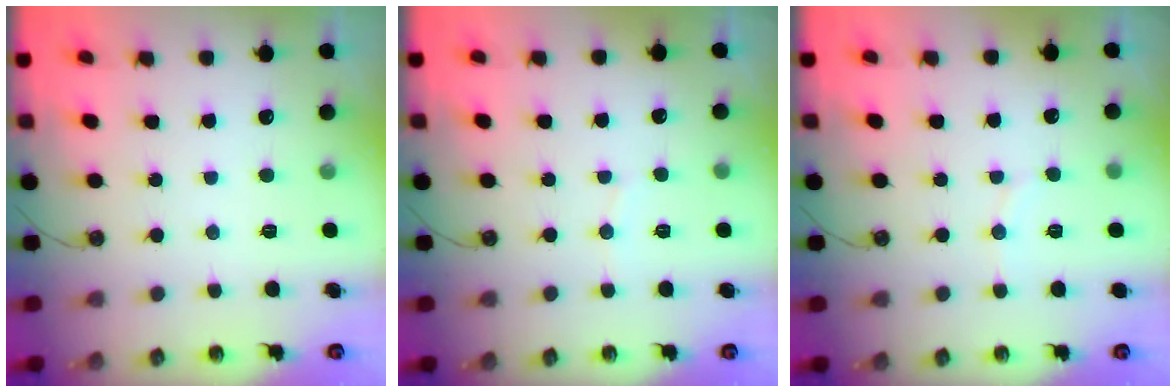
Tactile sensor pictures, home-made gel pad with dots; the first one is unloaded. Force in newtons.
{"total": 3.2, "press": 3.2, "slide": 0.4}
{"total": 2.9, "press": 2.9, "slide": 0.3}